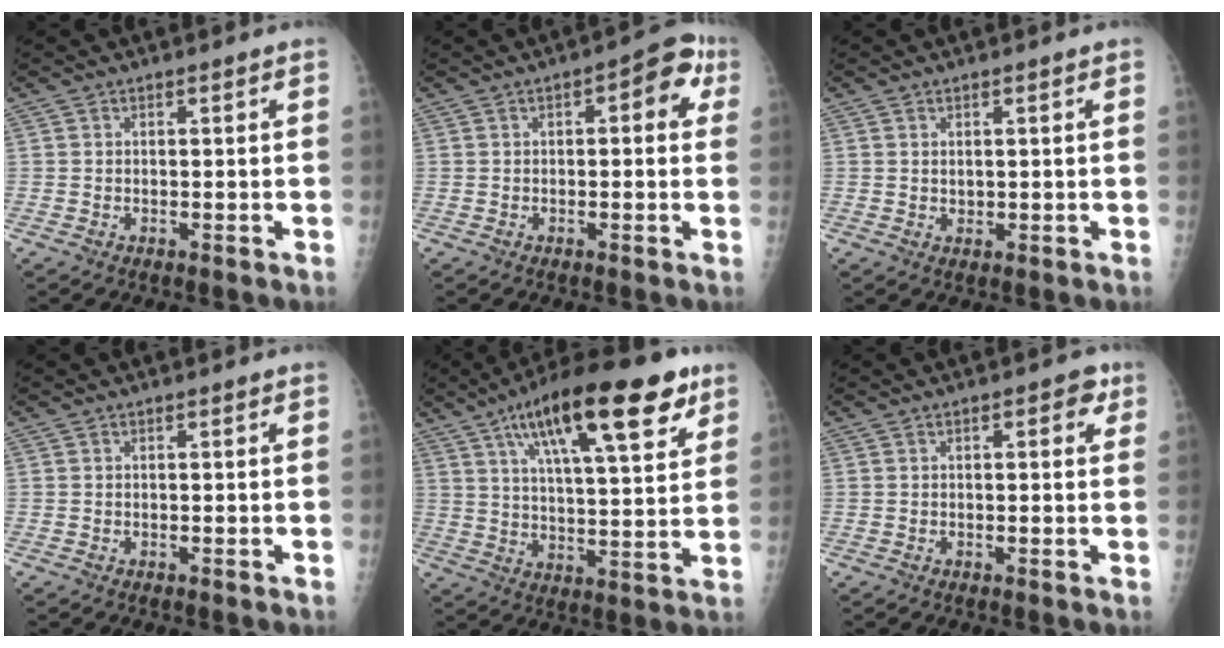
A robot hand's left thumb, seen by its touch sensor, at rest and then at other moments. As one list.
[{"total": 6.9, "force": [2.0, 3.1, 5.9], "torque": [-0.047, 0.017, 0.014]}, {"total": 1.4, "force": [0.6, 0.8, 1.0], "torque": [-0.012, -0.005, 0.014]}, {"total": 0.0}, {"total": 23.2, "force": [12.1, 7.2, 18.4], "torque": [-0.271, -0.018, 0.191]}, {"total": 3.4, "force": [1.4, 1.5, 2.7], "torque": [-0.020, 0.002, 0.010]}]